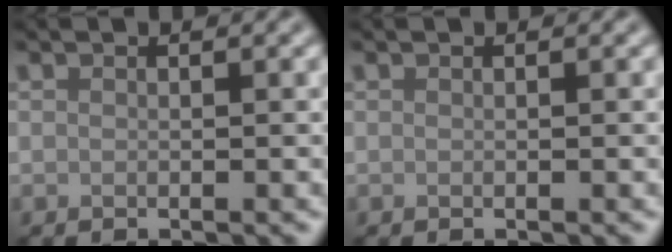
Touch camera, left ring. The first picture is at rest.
{"total": 0.0}